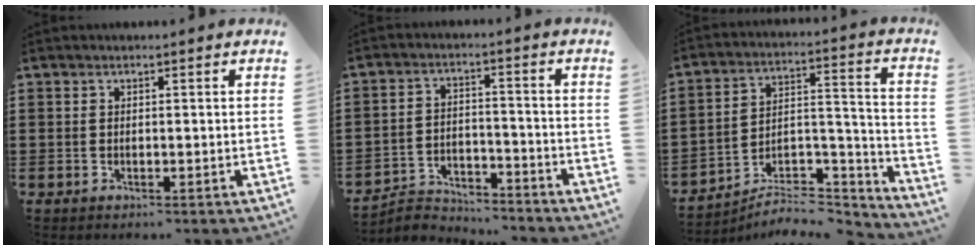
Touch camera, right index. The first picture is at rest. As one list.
[{"total": 4.6, "force": [-4.5, 0.7, 0.2], "torque": [-0.009, 0.010, -0.094]}, {"total": 5.9, "force": [-5.2, 2.1, 1.9], "torque": [-0.028, 0.004, -0.102]}]